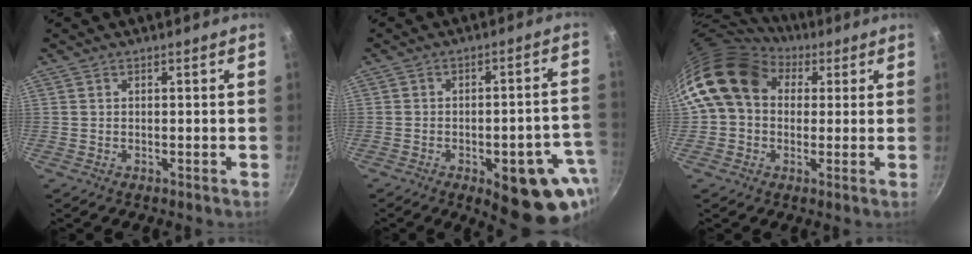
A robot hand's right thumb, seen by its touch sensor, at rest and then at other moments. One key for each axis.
{"total": 17.8, "fx": -7.1, "fy": 7.5, "fz": 14.5, "tx": -0.114, "ty": 0.021, "tz": -0.084}
{"total": 13.2, "fx": 4.2, "fy": 10.4, "fz": 7.0, "tx": -0.096, "ty": 0.015, "tz": 0.057}